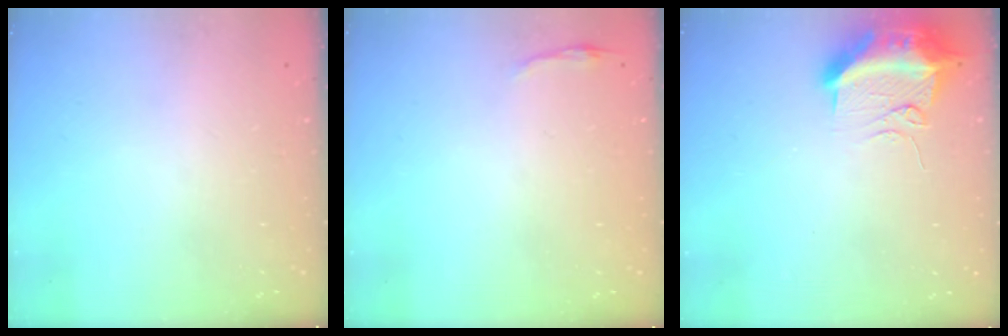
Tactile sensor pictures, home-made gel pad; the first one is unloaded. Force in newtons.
{"total": 2.9, "press": 2.8, "slide": 0.7}
{"total": 12.4, "press": 12.3, "slide": 1.3}